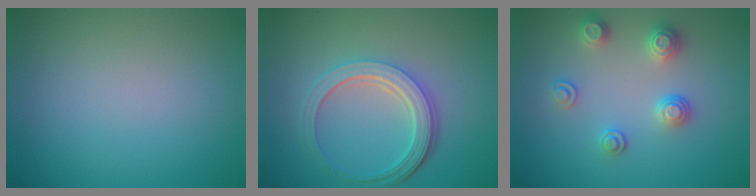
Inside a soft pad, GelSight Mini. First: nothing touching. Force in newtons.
{"total": 5.1, "press": 3.8, "slide": 3.3}
{"total": 2.6, "press": 2.6, "slide": 0.4}